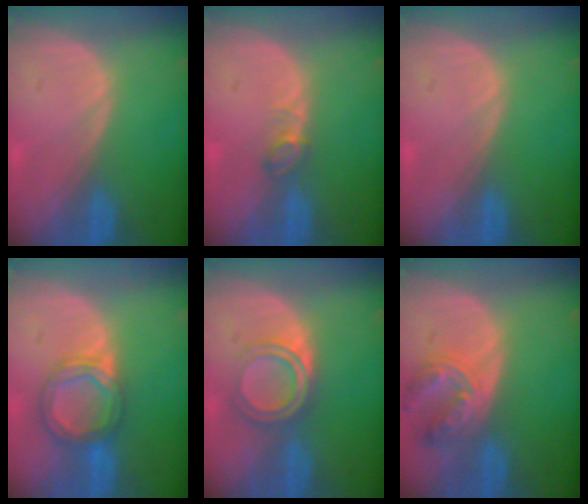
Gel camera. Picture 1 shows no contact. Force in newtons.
{"total": 2.1, "press": 2.1, "slide": 0.4}
{"total": 0.0}
{"total": 6.3, "press": 5.9, "slide": 2.3}
{"total": 4.9, "press": 4.8, "slide": 1.4}
{"total": 7.6, "press": 6.6, "slide": 3.6}